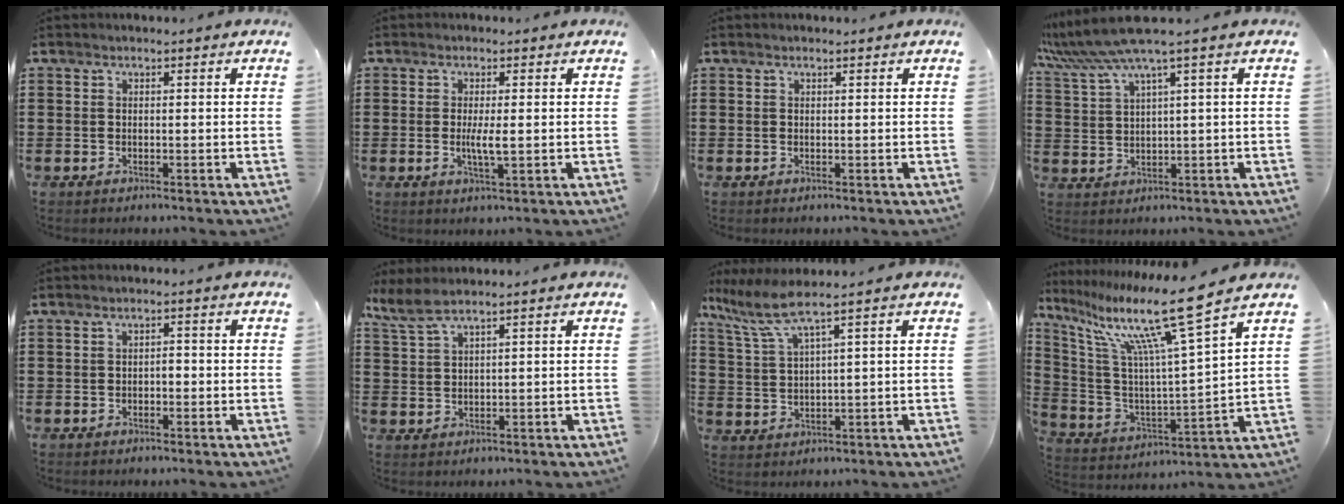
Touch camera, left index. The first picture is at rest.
{"total": 3.3, "force": [-0.1, 0.4, 3.3], "torque": [-0.058, -0.004, -0.002]}
{"total": 0.0}
{"total": 6.1, "force": [3.9, -0.3, 4.7], "torque": [-0.118, -0.023, 0.064]}
{"total": 1.3, "force": [-0.6, 0.7, 0.9], "torque": [-0.020, 0.002, -0.014]}
{"total": 3.3, "force": [2.3, 0.4, 2.2], "torque": [-0.051, -0.001, 0.042]}
{"total": 5.8, "force": [3.6, 0.4, 4.5], "torque": [-0.110, -0.012, 0.058]}
{"total": 14.4, "force": [10.0, 0.4, 10.4], "torque": [-0.216, -0.065, 0.154]}